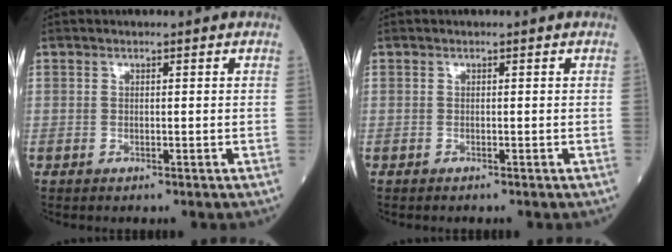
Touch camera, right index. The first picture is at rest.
{"total": 0.0}